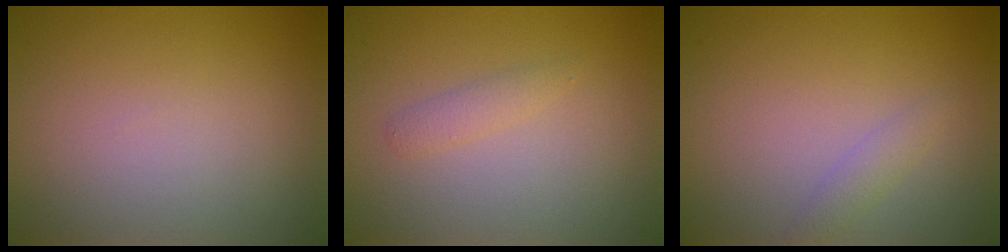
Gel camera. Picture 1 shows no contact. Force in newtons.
{"total": 1.1, "press": 1.1, "slide": 0.1}
{"total": 1.2, "press": 1.2, "slide": 0.0}